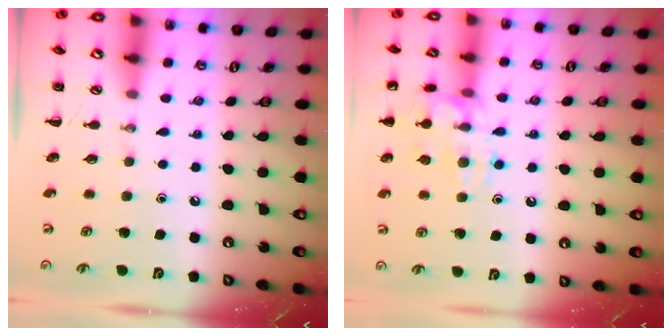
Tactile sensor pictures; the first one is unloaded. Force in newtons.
{"total": 14.6, "press": 14.6, "slide": 1.2}